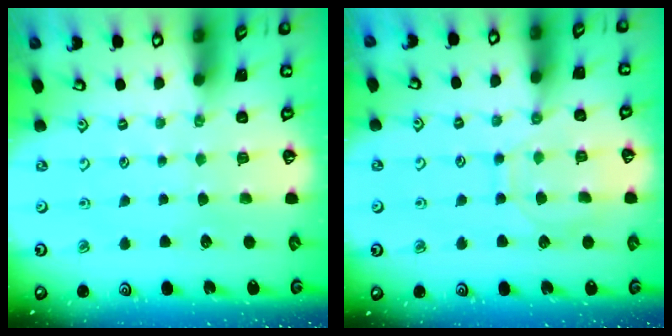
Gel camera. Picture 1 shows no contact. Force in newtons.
{"total": 8.4, "press": 8.3, "slide": 0.8}